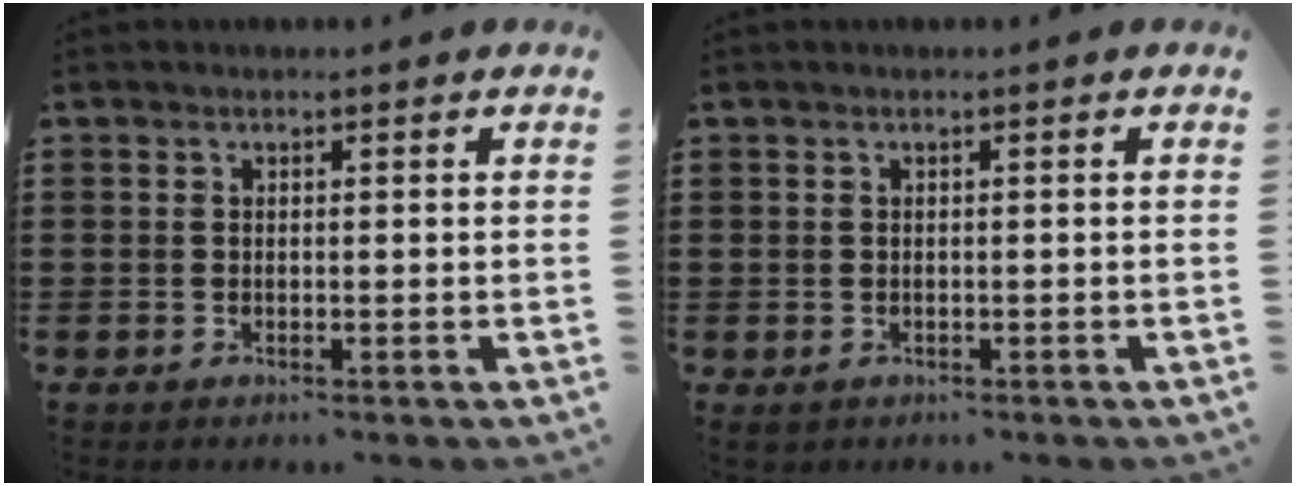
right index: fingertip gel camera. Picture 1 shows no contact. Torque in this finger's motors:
{"motor_torque": [-0.14, 0.05, -0.01, -0.01]}